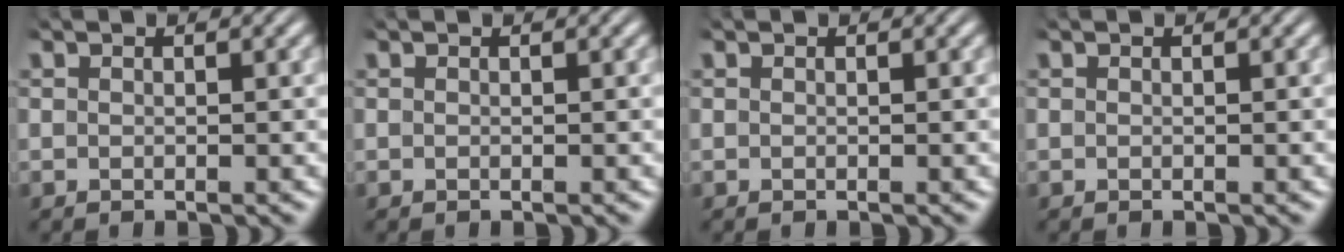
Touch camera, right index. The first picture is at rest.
{"total": 0.0}
{"total": 0.0}
{"total": 0.0}